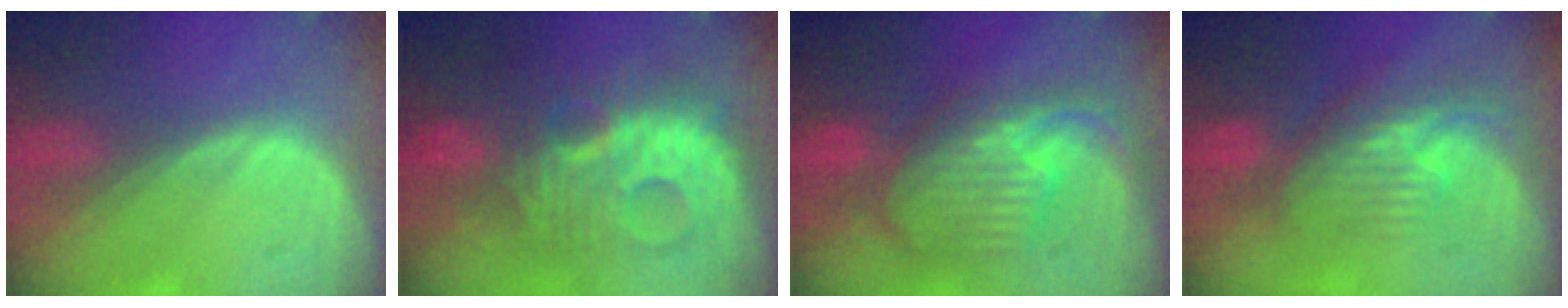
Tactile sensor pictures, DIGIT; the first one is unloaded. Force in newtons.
{"total": 10.6, "press": 10.6, "slide": 0.3}
{"total": 10.5, "press": 9.4, "slide": 4.8}
{"total": 8.0, "press": 7.2, "slide": 3.3}